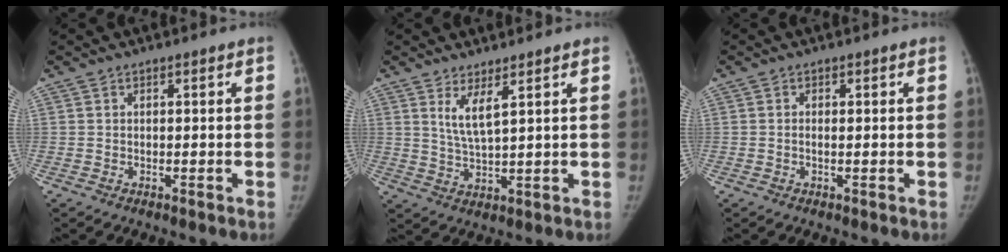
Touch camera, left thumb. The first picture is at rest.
{"total": 4.5, "force": [2.5, 0.6, 3.7], "torque": [-0.076, -0.033, 0.057]}
{"total": 0.5, "force": [-0.1, 0.1, 0.5], "torque": [-0.016, 0.003, -0.001]}